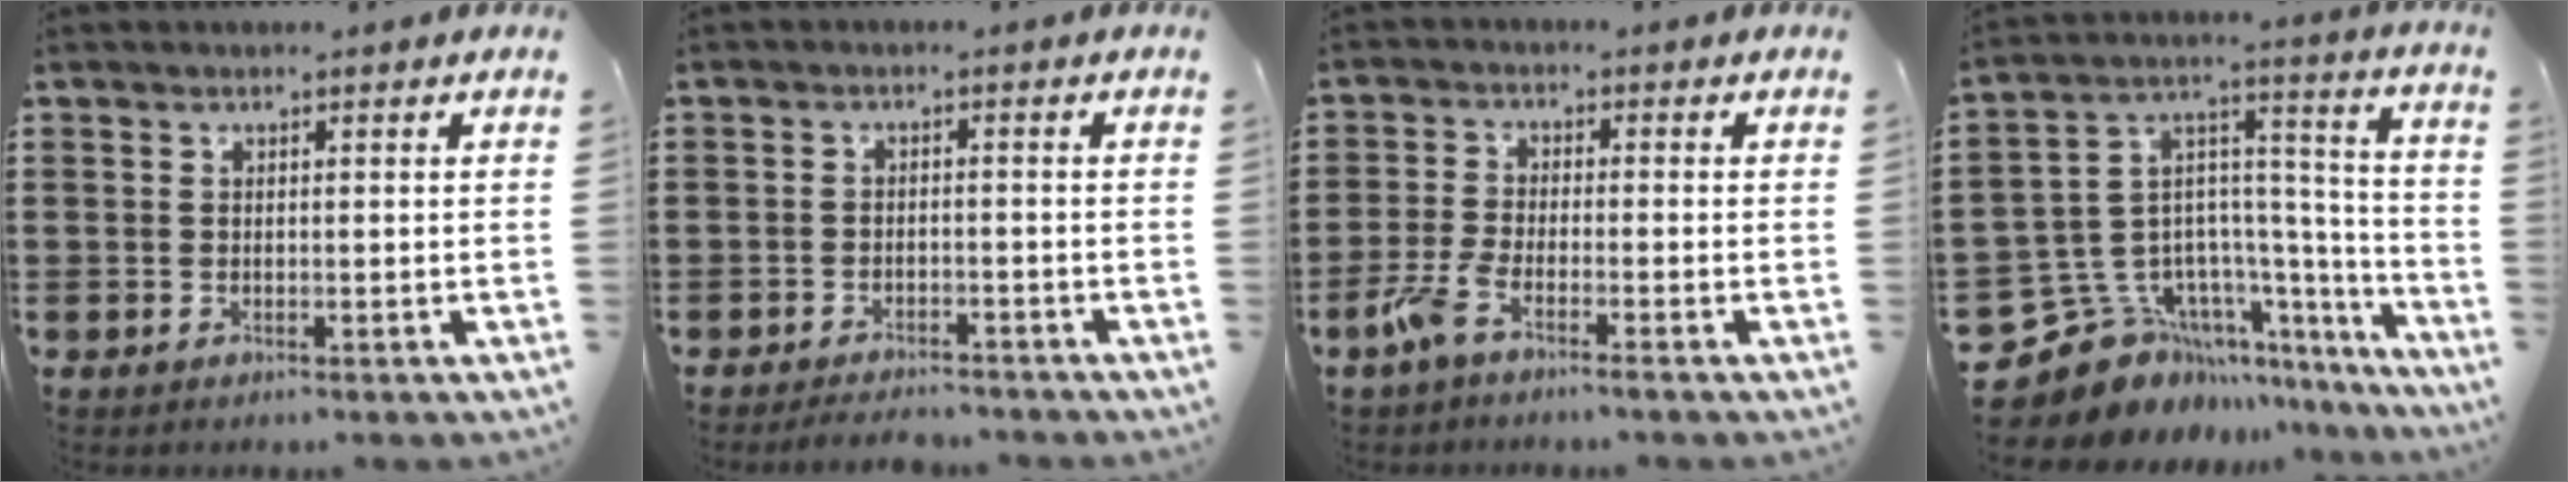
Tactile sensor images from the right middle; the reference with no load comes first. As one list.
[{"total": 2.5, "force": [-2.5, 0.1, 0.3], "torque": [-0.012, -0.003, -0.049]}, {"total": 4.3, "force": [-2.9, 0.4, 3.1], "torque": [-0.080, -0.009, -0.057]}, {"total": 10.3, "force": [-7.2, 7.1, 2.0], "torque": [-0.083, -0.009, -0.132]}]